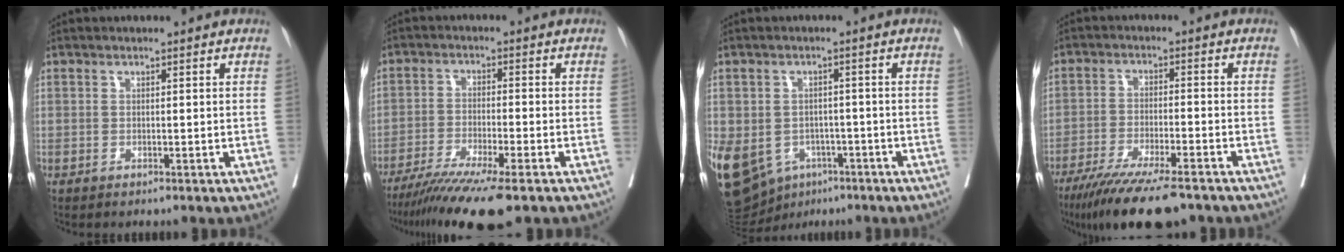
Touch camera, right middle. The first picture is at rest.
{"total": 11.2, "force": [-8.4, -0.2, 7.4], "torque": [-0.115, -0.030, -0.134]}
{"total": 23.8, "force": [-10.0, 18.6, 10.9], "torque": [-0.352, -0.014, -0.137]}
{"total": 14.0, "force": [-10.9, 1.8, 8.6], "torque": [-0.139, -0.034, -0.177]}